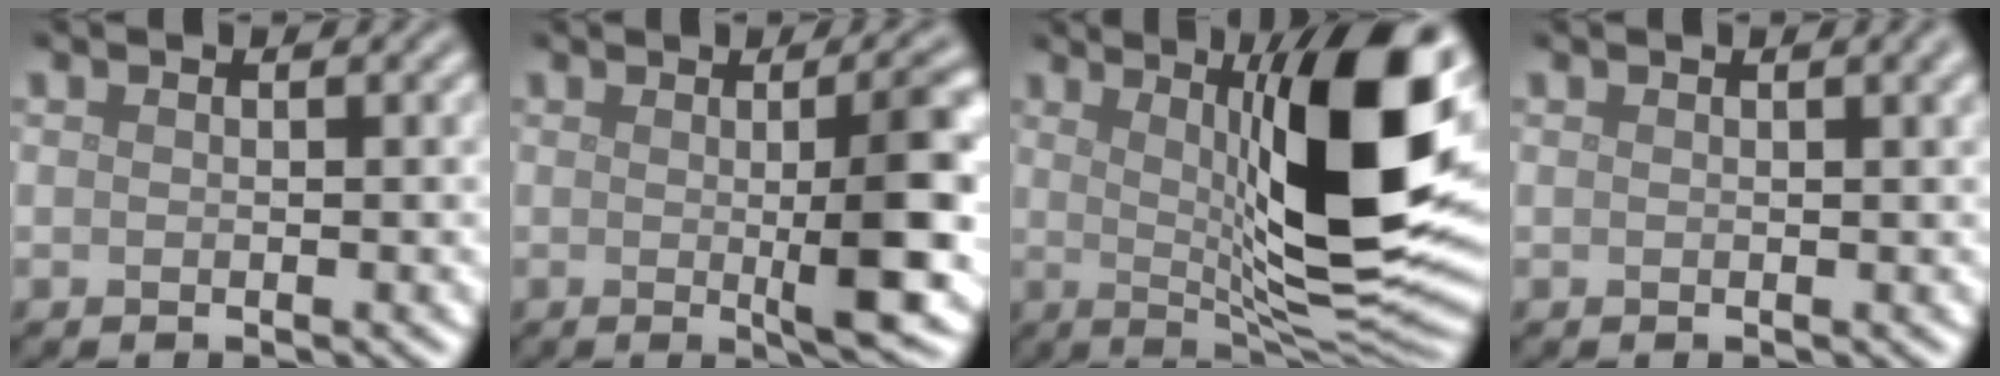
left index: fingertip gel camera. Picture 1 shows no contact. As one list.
[{"total": 8.0, "force": [-0.2, 1.6, 7.8], "torque": [-0.097, -0.003, 0.001]}, {"total": 14.1, "force": [2.9, 3.1, 13.4], "torque": [-0.178, -0.008, 0.054]}, {"total": 1.8, "force": [0.8, 0.6, 1.5], "torque": [-0.012, 0.004, 0.009]}]